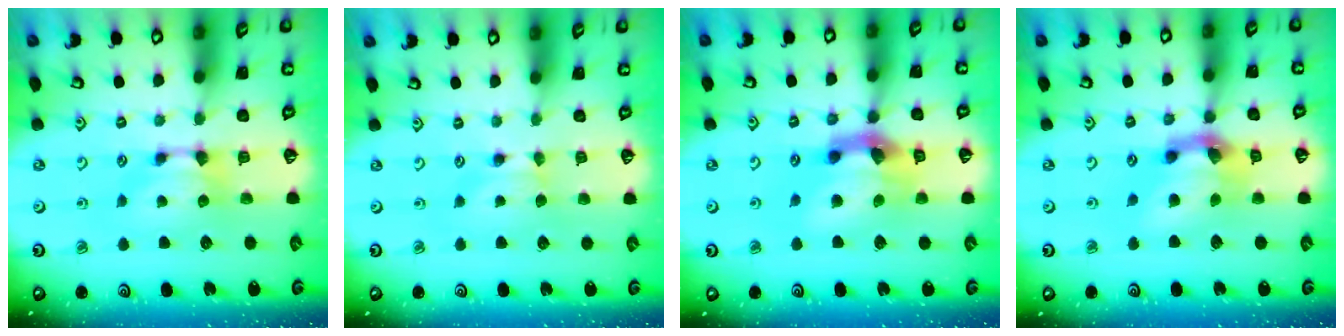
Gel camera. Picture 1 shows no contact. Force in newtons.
{"total": 0.0}
{"total": 7.2, "press": 6.7, "slide": 2.8}
{"total": 6.8, "press": 6.3, "slide": 2.4}